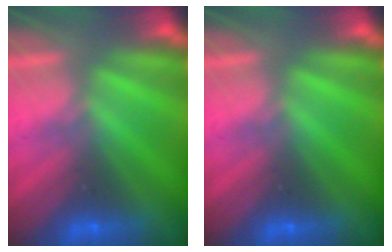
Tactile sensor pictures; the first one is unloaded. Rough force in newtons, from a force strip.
{"total": 0.0}